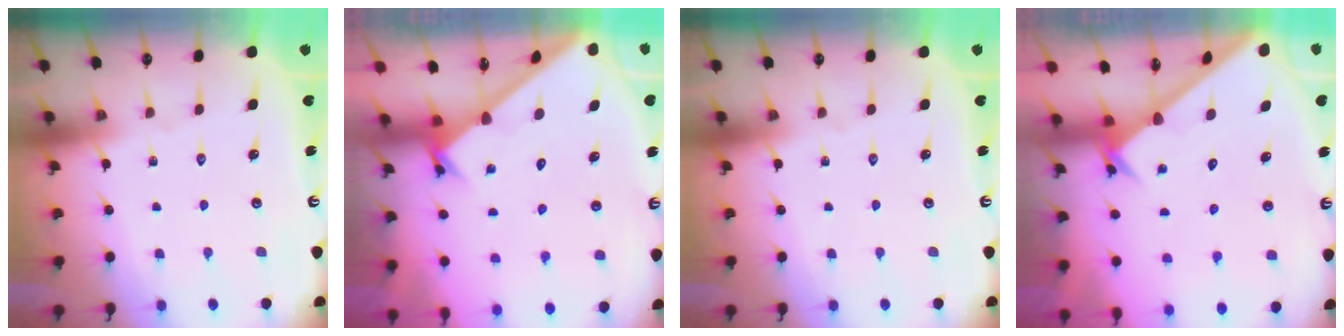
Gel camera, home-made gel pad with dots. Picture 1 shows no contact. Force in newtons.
{"total": 1.4, "press": 1.4, "slide": 0.1}
{"total": 0.0}
{"total": 2.4, "press": 2.4, "slide": 0.2}